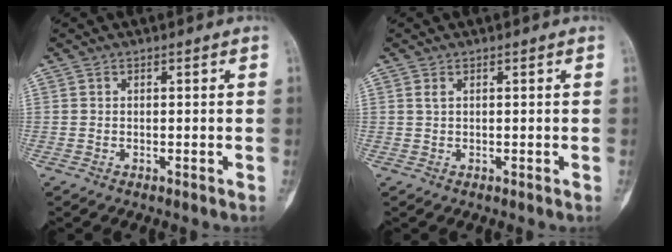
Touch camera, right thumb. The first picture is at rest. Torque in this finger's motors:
{"motor_torque": [-0.16, 0.15, 0.19, -0.01, 0.01]}